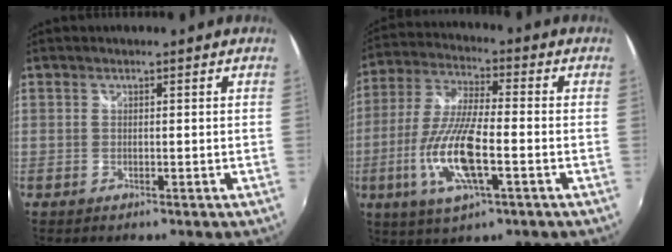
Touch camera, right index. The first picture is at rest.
{"total": 14.6, "force": [-4.2, 4.0, 13.4], "torque": [-0.280, -0.012, -0.082]}